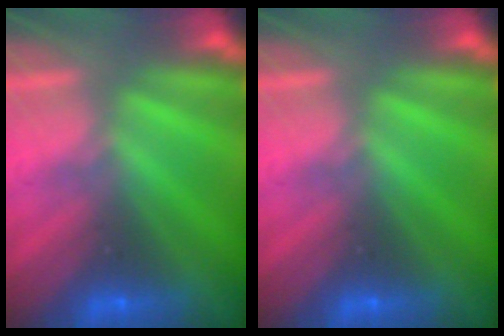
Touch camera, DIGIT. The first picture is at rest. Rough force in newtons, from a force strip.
{"total": 0.0}